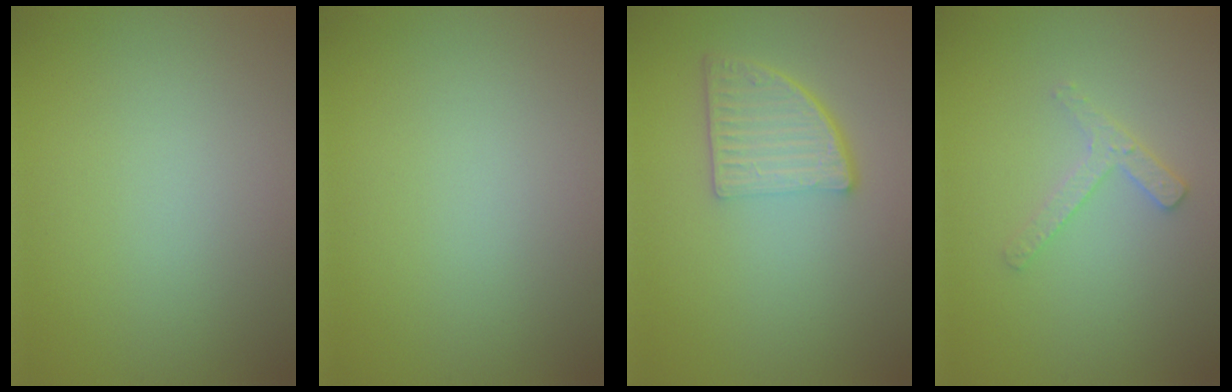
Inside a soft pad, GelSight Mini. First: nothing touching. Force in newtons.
{"total": 0.0}
{"total": 4.7, "press": 3.4, "slide": 3.3}
{"total": 1.9, "press": 1.8, "slide": 0.4}